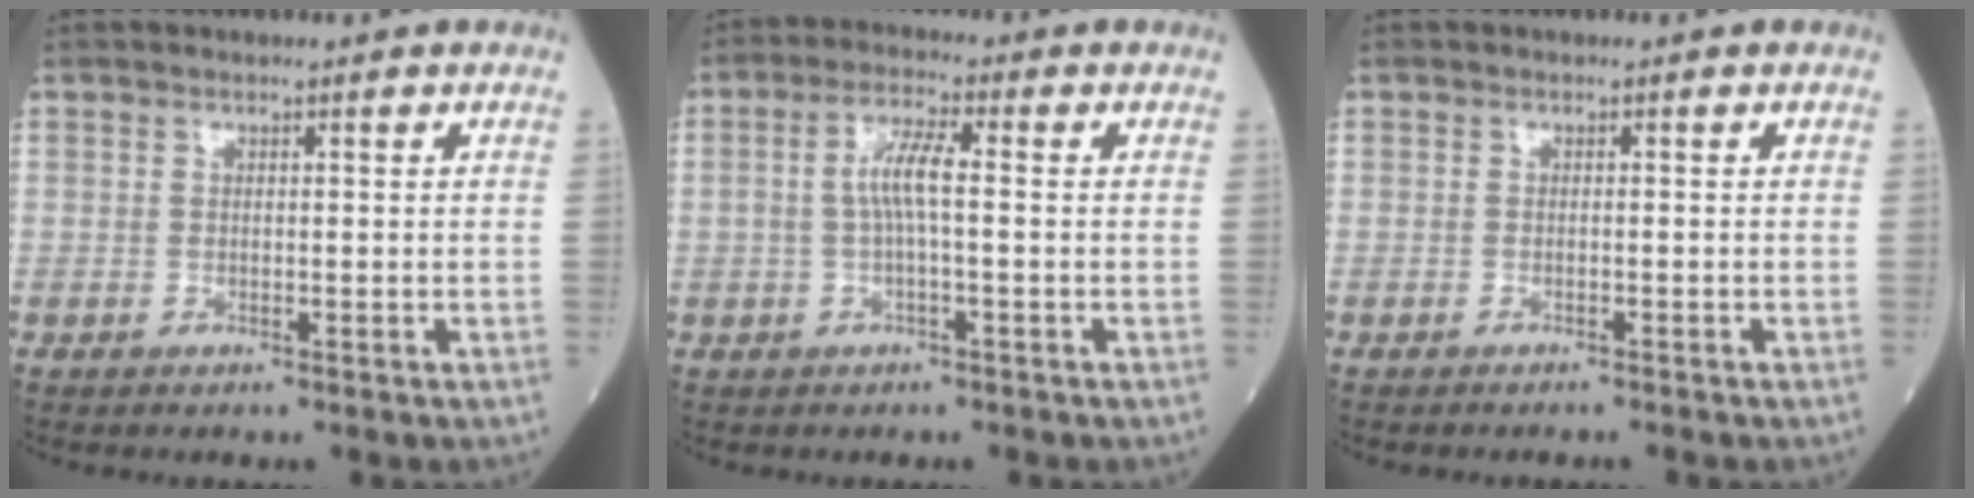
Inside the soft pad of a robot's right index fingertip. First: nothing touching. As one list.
[{"total": 4.9, "force": [0.1, 0.8, 4.8], "torque": [-0.102, 0.012, 0.003]}, {"total": 1.3, "force": [-1.3, -0.2, 0.4], "torque": [-0.006, 0.001, -0.014]}]